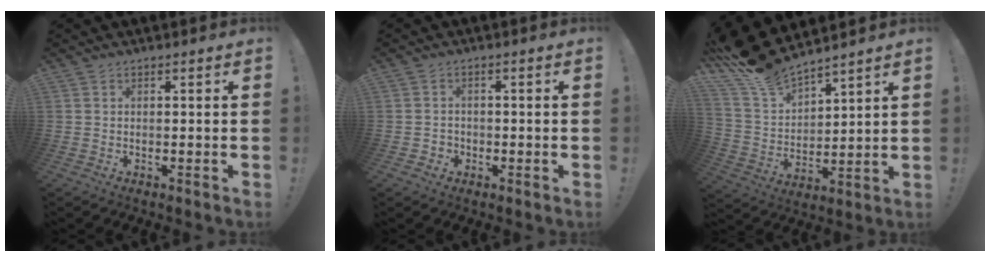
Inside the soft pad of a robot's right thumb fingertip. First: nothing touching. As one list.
[{"total": 2.2, "force": [-0.7, 2.0, 0.7], "torque": [-0.002, -0.004, -0.015]}, {"total": 12.1, "force": [11.3, 2.8, 3.1], "torque": [-0.085, -0.098, 0.206]}]